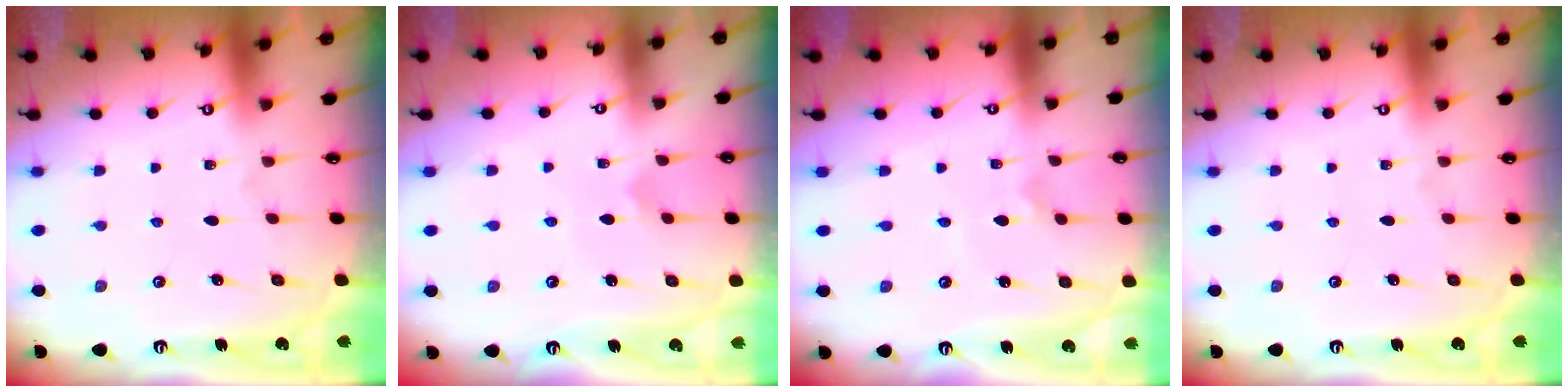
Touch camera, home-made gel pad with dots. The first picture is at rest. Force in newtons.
{"total": 3.1, "press": 3.0, "slide": 0.3}
{"total": 1.1, "press": 1.0, "slide": 0.4}
{"total": 0.0}